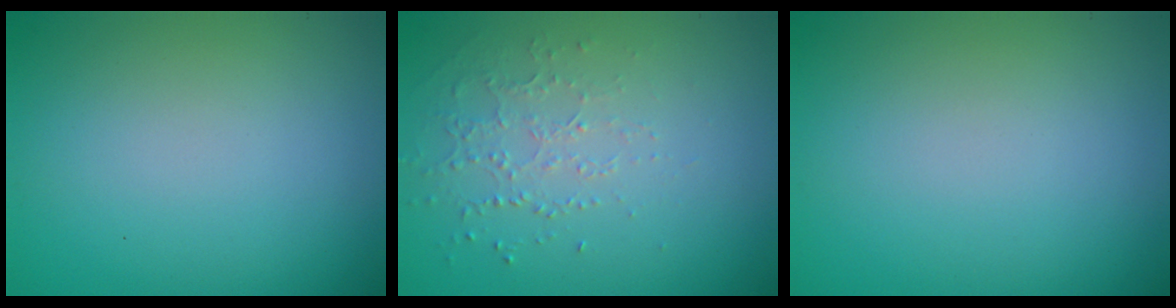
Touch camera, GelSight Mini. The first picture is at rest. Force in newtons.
{"total": 1.3, "press": 1.0, "slide": 0.8}
{"total": 0.0}